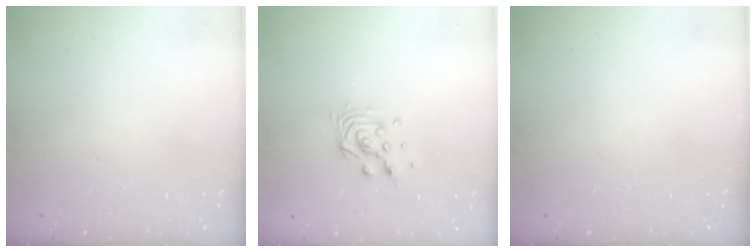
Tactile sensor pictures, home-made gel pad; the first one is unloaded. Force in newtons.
{"total": 8.2, "press": 8.2, "slide": 0.4}
{"total": 0.0}